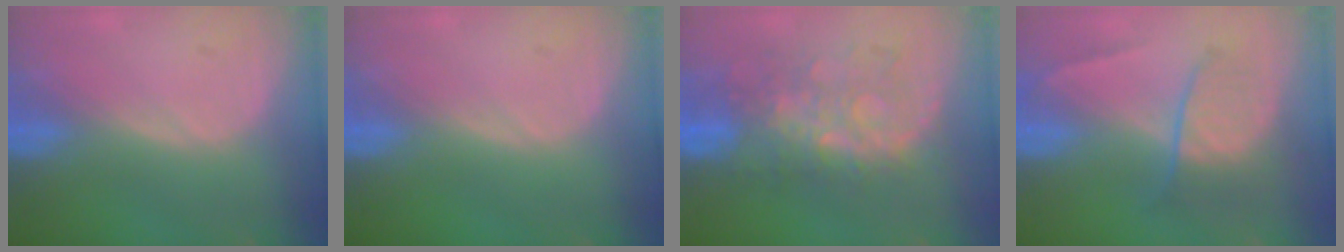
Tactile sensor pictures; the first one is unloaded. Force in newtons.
{"total": 0.0}
{"total": 8.6, "press": 8.3, "slide": 2.1}
{"total": 6.6, "press": 6.2, "slide": 2.4}